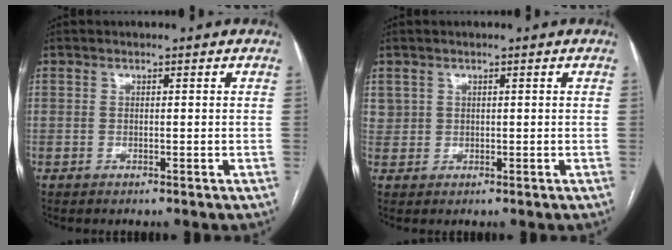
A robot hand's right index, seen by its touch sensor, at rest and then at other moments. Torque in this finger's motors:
{"motor_torque": [0.19, 0.14, 0.07, 0.02]}